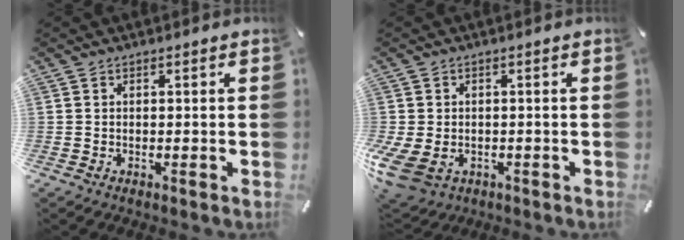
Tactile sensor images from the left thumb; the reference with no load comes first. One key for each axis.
{"total": 5.6, "fx": -1.5, "fy": 4.5, "fz": 3.0, "tx": -0.077, "ty": 0.004, "tz": -0.026}